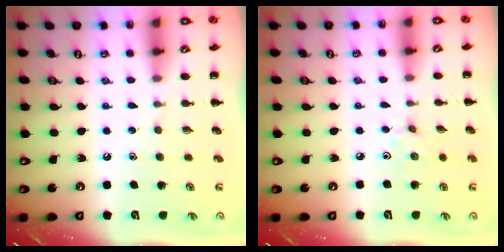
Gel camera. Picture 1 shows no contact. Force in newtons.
{"total": 2.5, "press": 2.4, "slide": 0.9}